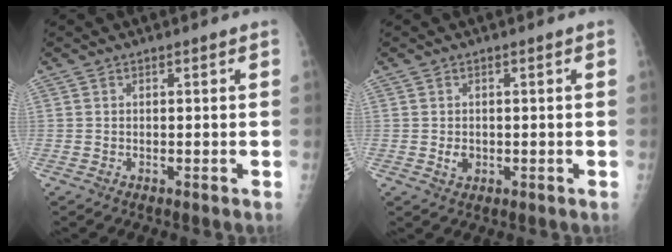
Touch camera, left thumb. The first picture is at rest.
{"total": 2.2, "force": [-0.3, 1.7, 1.3], "torque": [-0.014, 0.000, 0.000]}